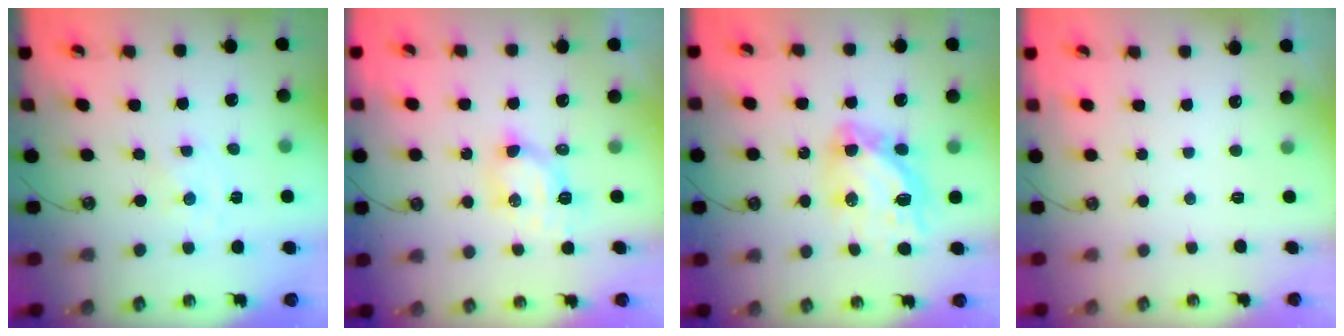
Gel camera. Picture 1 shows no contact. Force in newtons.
{"total": 7.0, "press": 6.9, "slide": 0.6}
{"total": 13.6, "press": 13.5, "slide": 1.7}
{"total": 0.0}